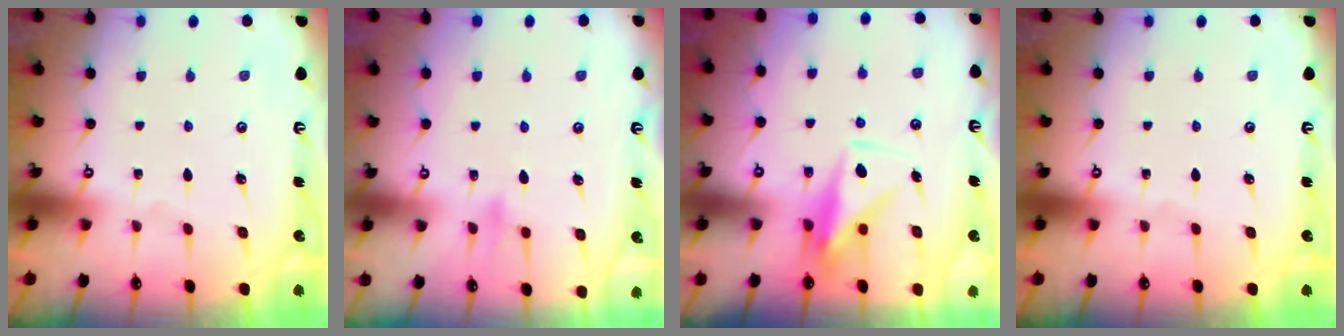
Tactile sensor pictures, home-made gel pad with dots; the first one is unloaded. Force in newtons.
{"total": 6.9, "press": 6.9, "slide": 0.7}
{"total": 9.0, "press": 9.0, "slide": 0.6}
{"total": 0.0}